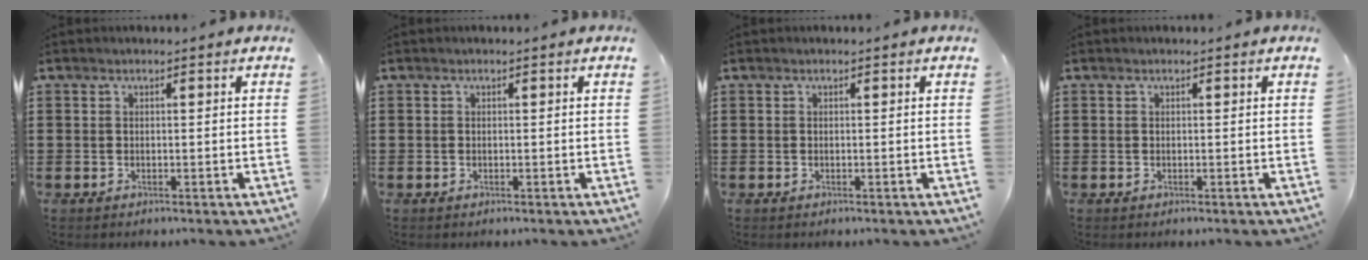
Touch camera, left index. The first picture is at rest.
{"total": 0.0}
{"total": 0.0}
{"total": 0.0}